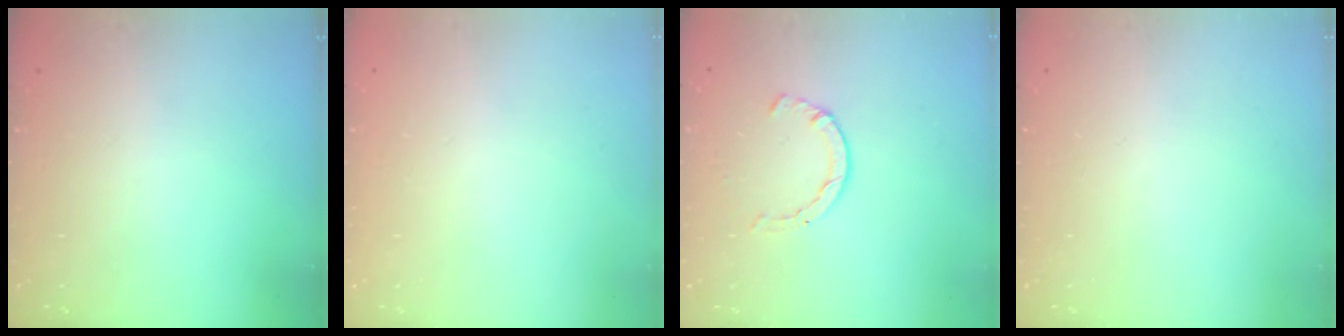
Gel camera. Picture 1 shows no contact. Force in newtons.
{"total": 2.5, "press": 2.5, "slide": 0.2}
{"total": 2.1, "press": 2.1, "slide": 0.5}
{"total": 0.0}